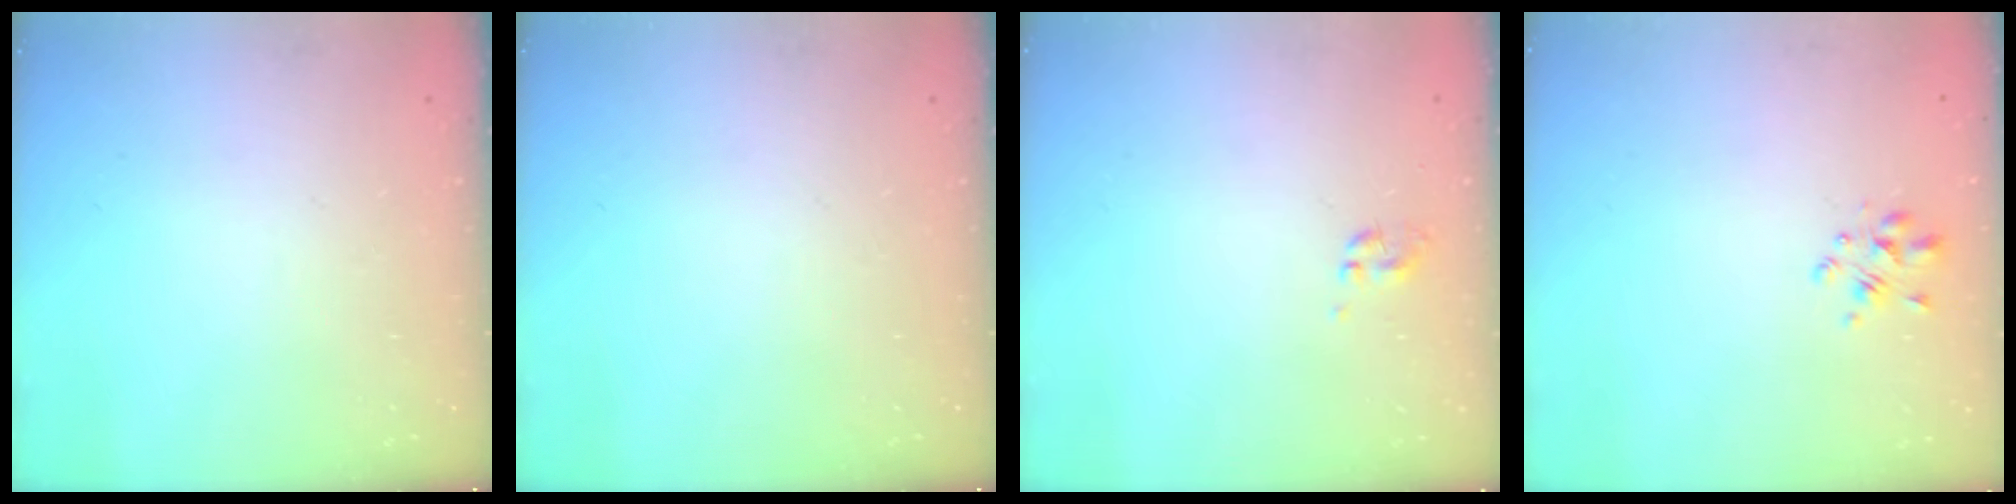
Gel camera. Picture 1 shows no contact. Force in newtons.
{"total": 0.0}
{"total": 0.0}
{"total": 2.3, "press": 2.2, "slide": 0.7}